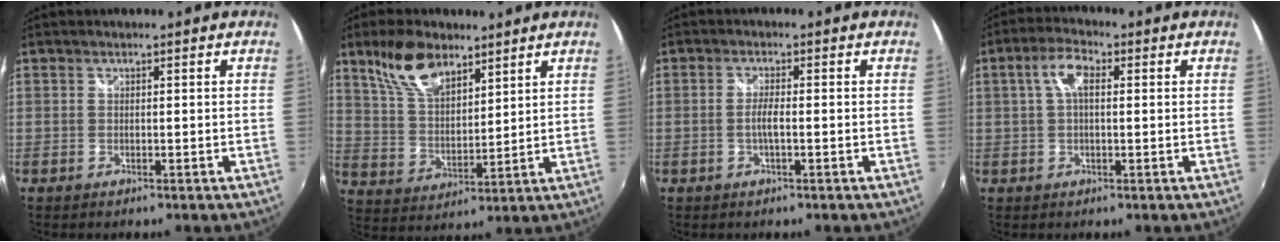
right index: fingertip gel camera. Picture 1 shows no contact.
{"total": 11.4, "force": [7.7, 5.4, 6.6], "torque": [-0.129, 0.019, 0.154]}
{"total": 2.2, "force": [-0.6, 0.2, 2.1], "torque": [-0.042, -0.002, -0.012]}
{"total": 5.3, "force": [1.1, 2.4, 4.7], "torque": [-0.092, 0.016, 0.018]}